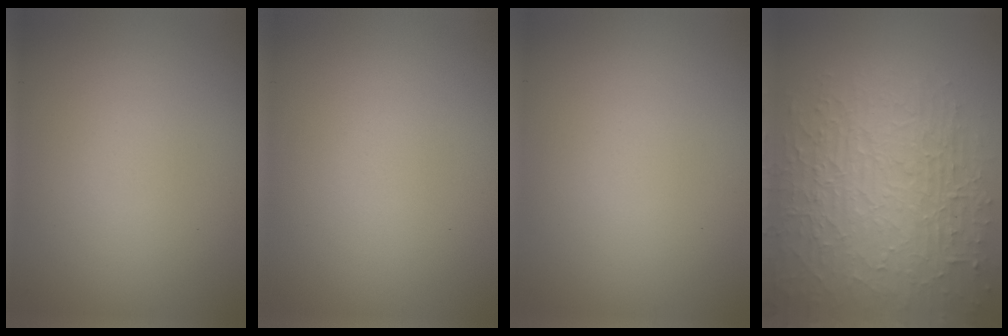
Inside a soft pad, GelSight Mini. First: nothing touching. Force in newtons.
{"total": 0.0}
{"total": 0.0}
{"total": 8.8, "press": 6.2, "slide": 6.3}